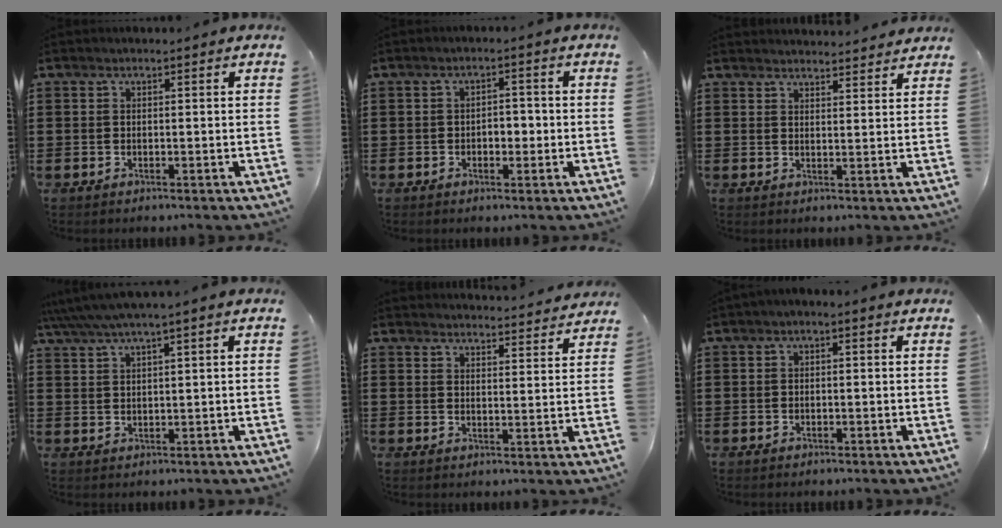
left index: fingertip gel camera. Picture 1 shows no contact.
{"total": 2.5, "force": [-0.8, 1.6, 1.7], "torque": [-0.038, 0.006, -0.020]}
{"total": 2.8, "force": [2.8, 0.0, -0.1], "torque": [0.001, -0.014, 0.052]}
{"total": 2.7, "force": [1.7, -0.1, 2.1], "torque": [-0.045, 0.000, 0.029]}
{"total": 3.5, "force": [3.5, -0.3, 0.0], "torque": [-0.002, -0.024, 0.062]}
{"total": 0.9, "force": [-0.7, 0.3, 0.6], "torque": [-0.011, -0.003, -0.013]}